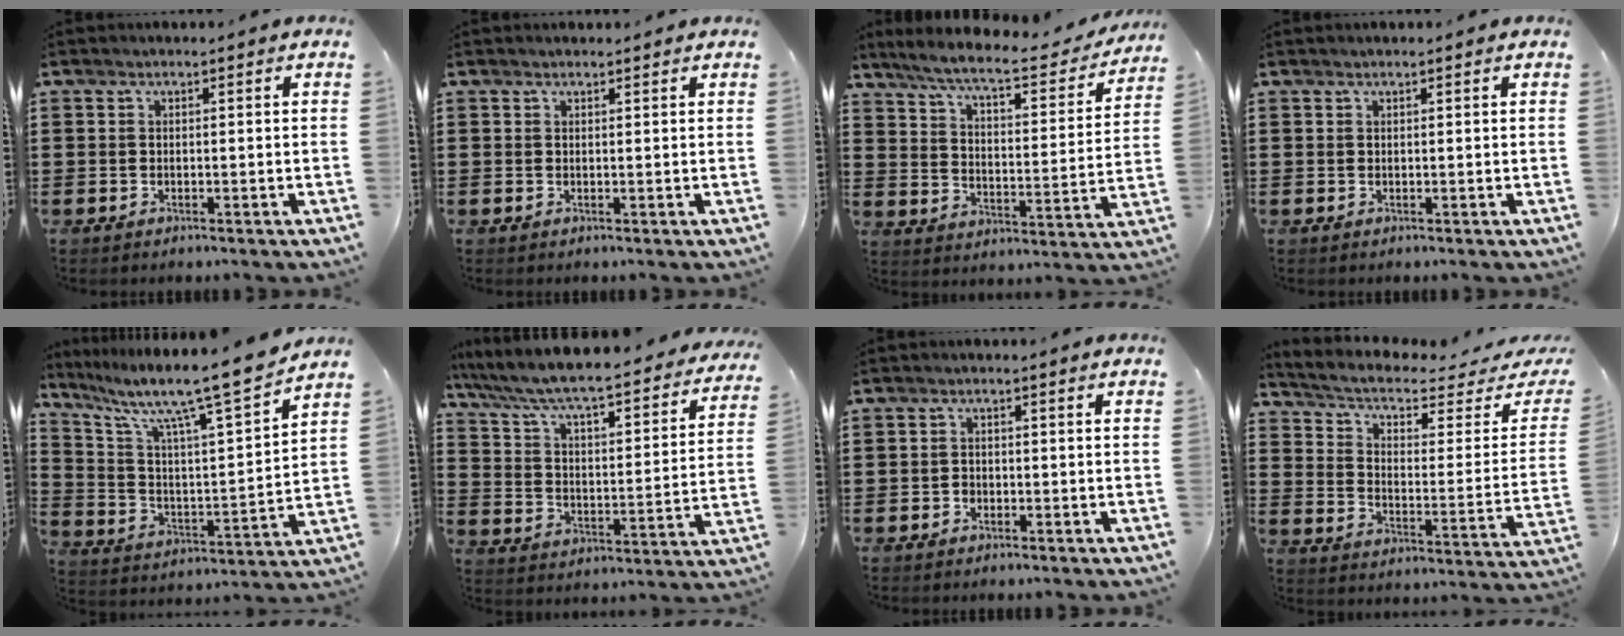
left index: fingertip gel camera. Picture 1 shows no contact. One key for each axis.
{"total": 0.7, "fx": 0.6, "fy": 0.1, "fz": 0.2, "tx": -0.005, "ty": 0.000, "tz": 0.013}
{"total": 7.8, "fx": 6.6, "fy": 0.3, "fz": 4.1, "tx": -0.106, "ty": -0.038, "tz": 0.109}
{"total": 0.6, "fx": 0.4, "fy": 0.0, "fz": 0.4, "tx": -0.008, "ty": 0.000, "tz": 0.008}
{"total": 11.5, "fx": 9.4, "fy": 0.6, "fz": 6.6, "tx": -0.146, "ty": -0.068, "tz": 0.147}
{"total": 5.8, "fx": 5.1, "fy": -0.1, "fz": 2.7, "tx": -0.077, "ty": -0.051, "tz": 0.076}
{"total": 0.9, "fx": -0.4, "fy": 0.8, "fz": 0.3, "tx": -0.009, "ty": 0.001, "tz": -0.009}
{"total": 4.4, "fx": 2.7, "fy": 1.4, "fz": 3.2, "tx": -0.078, "ty": -0.023, "tz": 0.039}